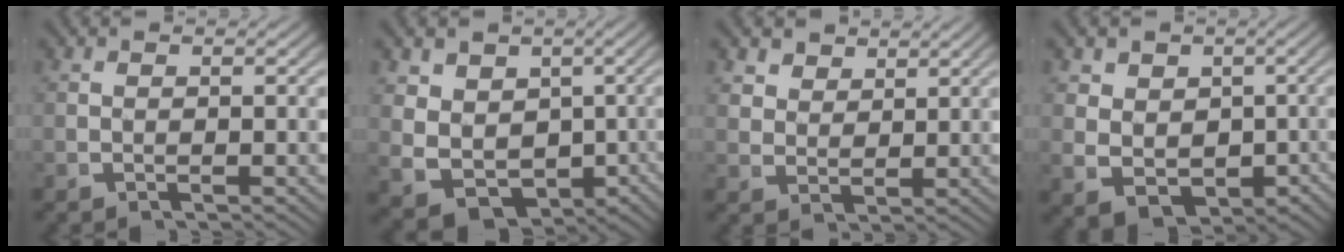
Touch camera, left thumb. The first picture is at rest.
{"total": 10.5, "force": [-2.9, 8.3, 5.7], "torque": [-0.145, -0.069, -0.016]}
{"total": 3.3, "force": [2.7, 1.6, 1.0], "torque": [-0.012, -0.001, 0.054]}
{"total": 7.3, "force": [-1.7, 6.0, 3.8], "torque": [-0.093, -0.051, -0.001]}